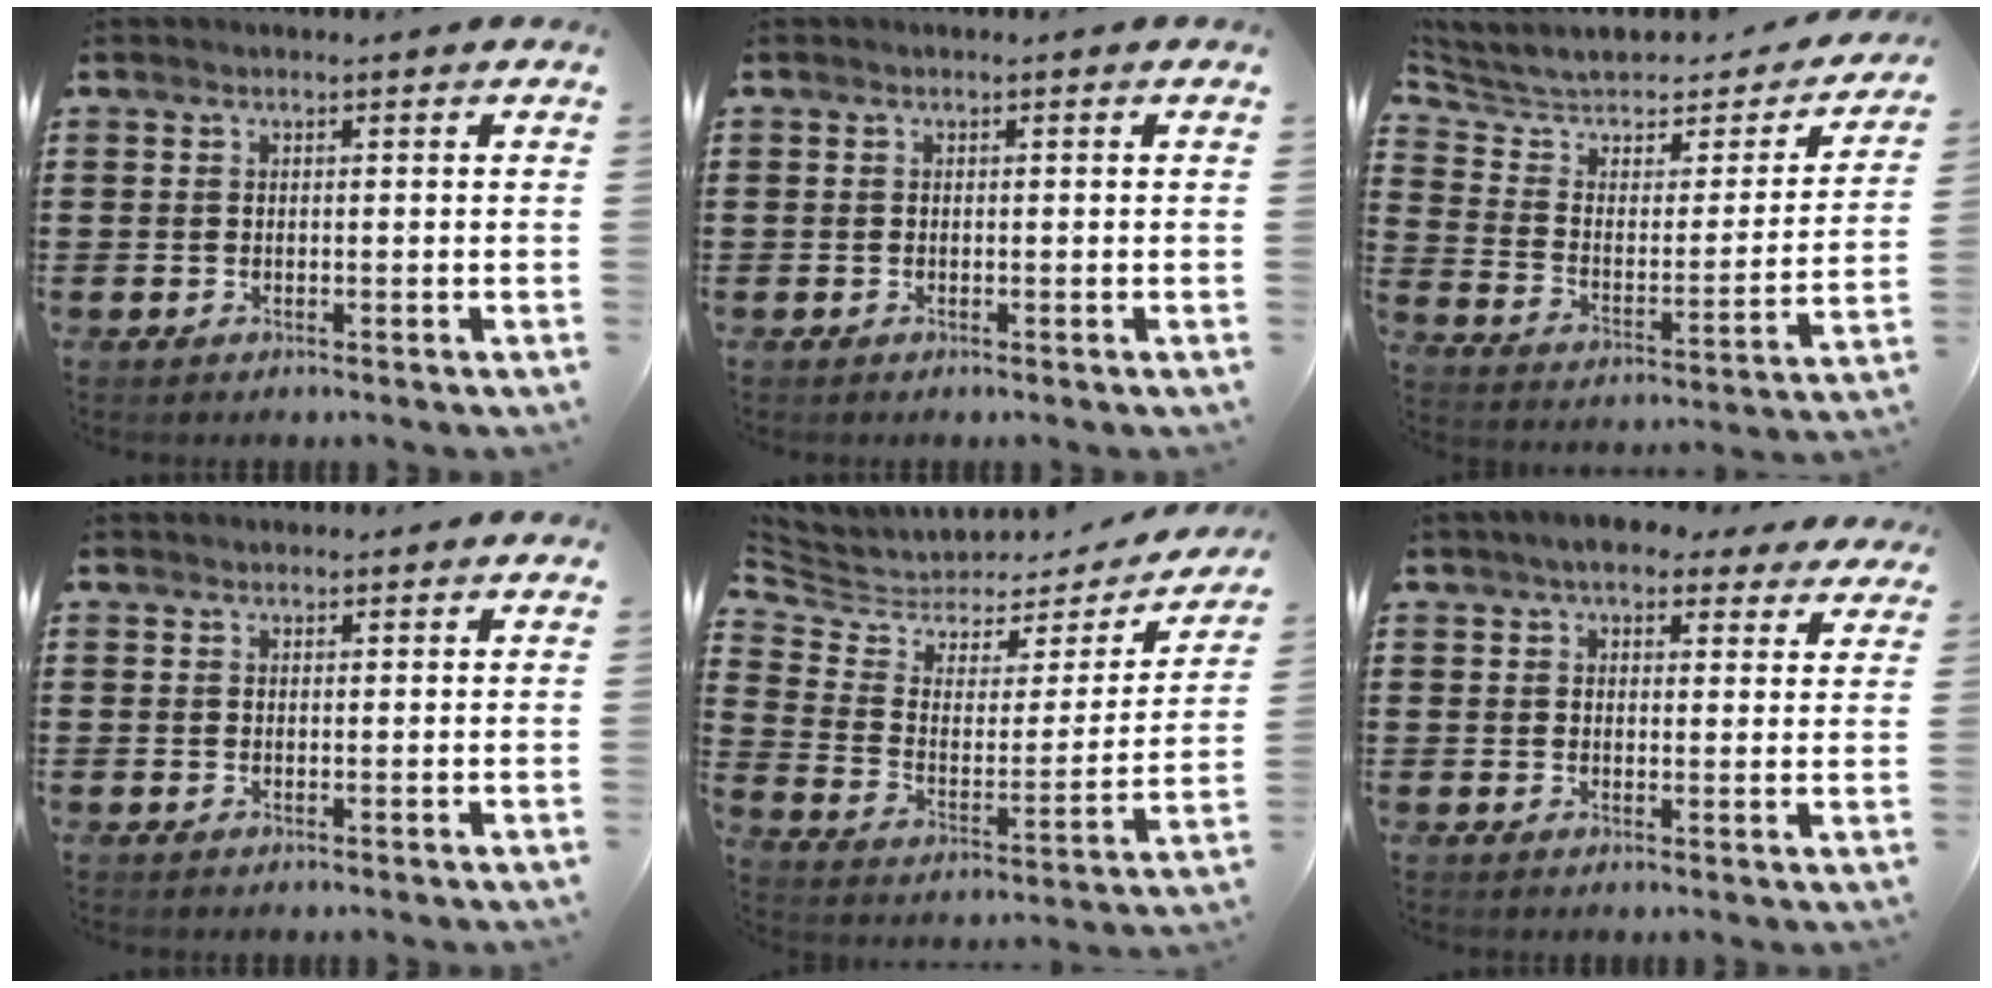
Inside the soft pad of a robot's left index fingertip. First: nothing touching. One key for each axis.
{"total": 0.0}
{"total": 5.2, "fx": 4.1, "fy": 2.3, "fz": 2.2, "tx": -0.072, "ty": -0.029, "tz": 0.065}
{"total": 1.2, "fx": 1.1, "fy": 0.3, "fz": 0.0, "tx": -0.002, "ty": 0.001, "tz": 0.022}
{"total": 4.1, "fx": 3.7, "fy": 1.7, "fz": 0.5, "tx": -0.043, "ty": -0.040, "tz": 0.060}
{"total": 5.2, "fx": 4.5, "fy": 1.4, "fz": 2.1, "tx": -0.047, "ty": -0.004, "tz": 0.082}